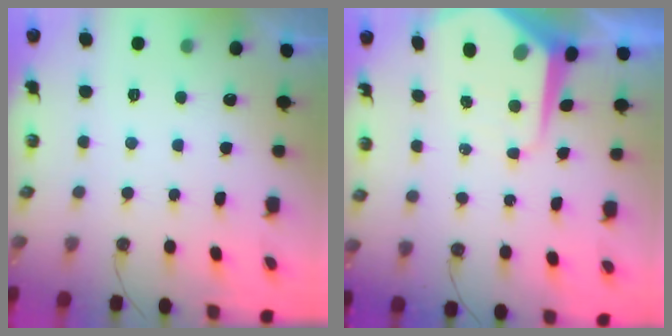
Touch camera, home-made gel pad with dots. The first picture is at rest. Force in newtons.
{"total": 9.3, "press": 9.3, "slide": 0.7}